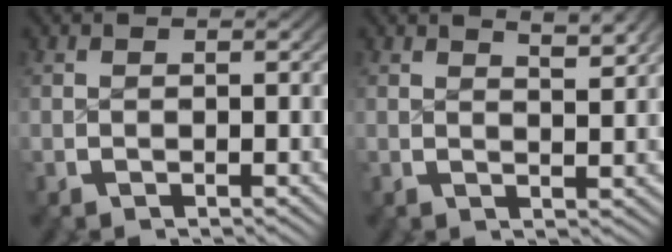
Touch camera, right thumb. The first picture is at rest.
{"total": 2.7, "force": [2.0, 0.4, 1.8], "torque": [-0.023, -0.002, 0.035]}